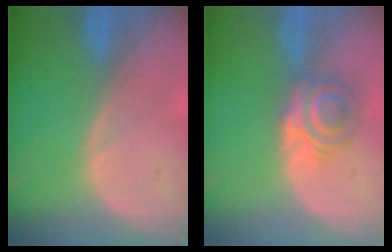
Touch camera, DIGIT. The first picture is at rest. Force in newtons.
{"total": 6.2, "press": 5.2, "slide": 3.3}